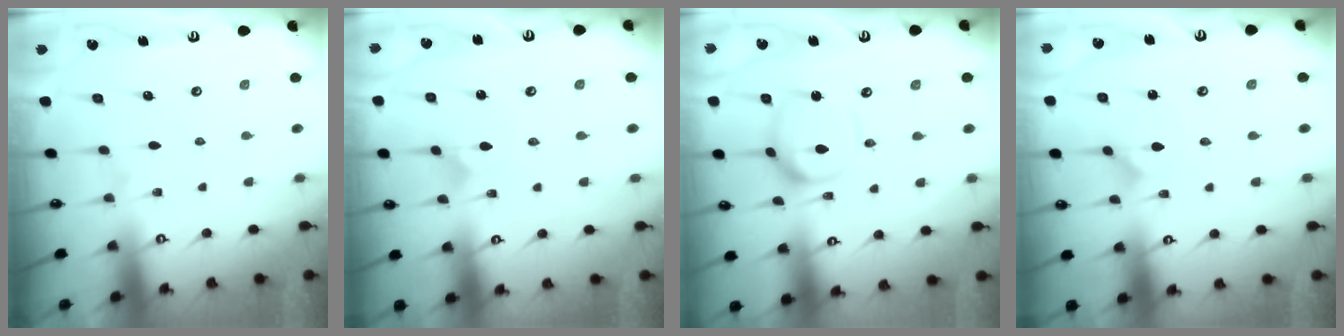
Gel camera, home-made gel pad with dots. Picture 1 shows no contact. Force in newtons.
{"total": 2.1, "press": 2.1, "slide": 0.1}
{"total": 10.2, "press": 10.2, "slide": 1.0}
{"total": 0.9, "press": 0.9, "slide": 0.0}